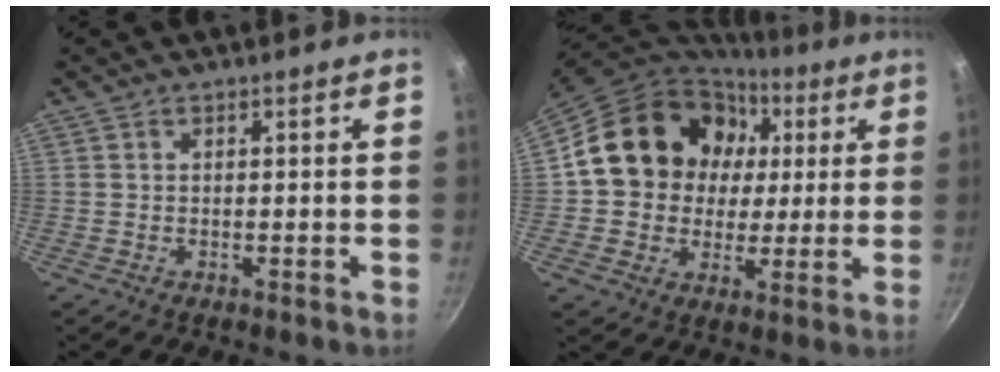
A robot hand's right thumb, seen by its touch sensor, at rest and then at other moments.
{"total": 19.8, "force": [4.4, 16.8, 9.4], "torque": [-0.139, 0.025, 0.075]}